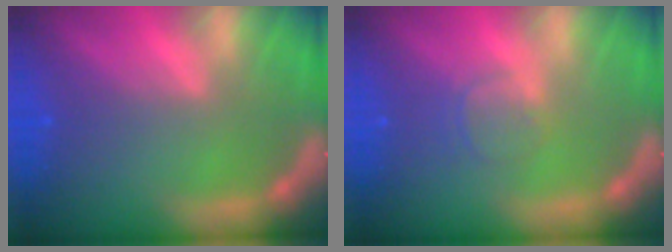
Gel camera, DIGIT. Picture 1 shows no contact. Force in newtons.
{"total": 1.9}